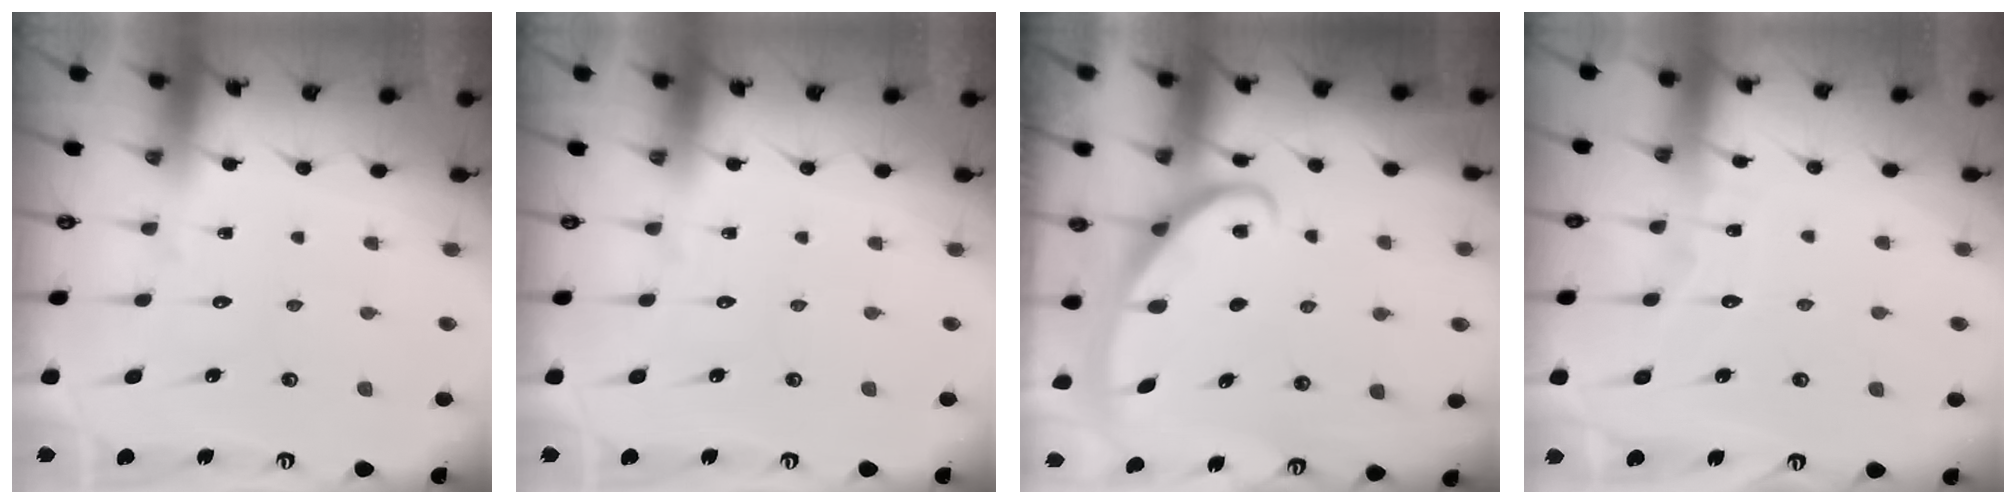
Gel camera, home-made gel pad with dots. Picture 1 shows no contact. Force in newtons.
{"total": 0.0}
{"total": 2.8, "press": 2.8, "slide": 0.4}
{"total": 4.5, "press": 4.5, "slide": 0.5}